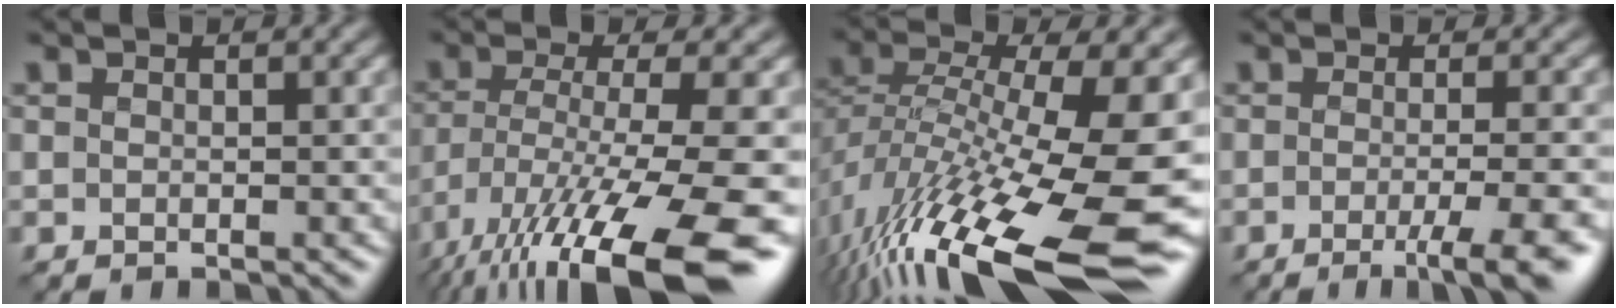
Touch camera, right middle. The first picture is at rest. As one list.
[{"total": 15.8, "force": [-8.6, 3.9, 12.6], "torque": [-0.240, -0.022, -0.132]}, {"total": 16.0, "force": [-5.7, 6.0, 13.7], "torque": [-0.264, 0.000, -0.102]}, {"total": 5.2, "force": [-2.3, 1.1, 4.6], "torque": [-0.060, -0.004, -0.037]}]